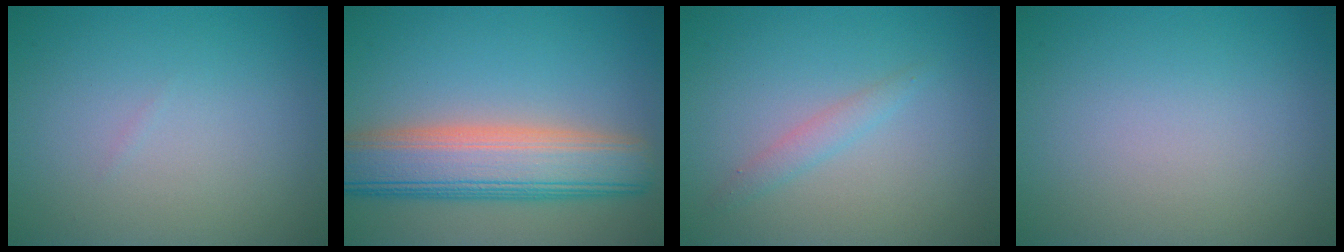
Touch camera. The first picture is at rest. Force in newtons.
{"total": 8.6, "press": 8.6, "slide": 0.4}
{"total": 1.4, "press": 1.4, "slide": 0.1}
{"total": 0.0}